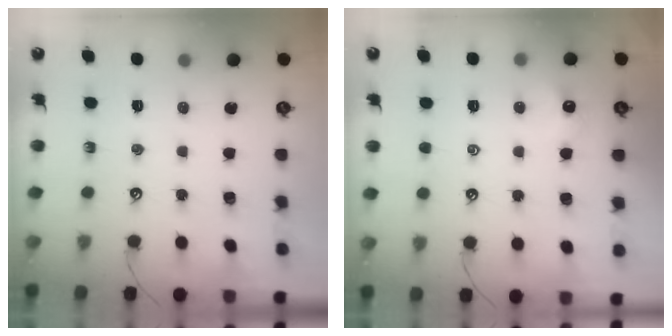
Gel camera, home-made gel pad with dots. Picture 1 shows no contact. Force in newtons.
{"total": 0.7, "press": 0.6, "slide": 0.4}